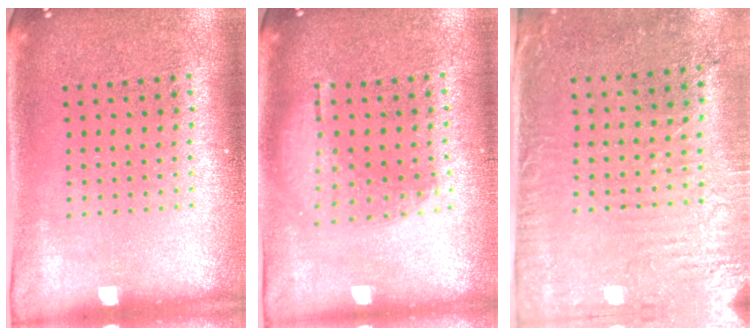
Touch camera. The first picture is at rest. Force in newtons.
{"total": 1.3, "press": 1.1, "slide": 0.5}
{"total": 3.1, "press": 2.5, "slide": 1.8}